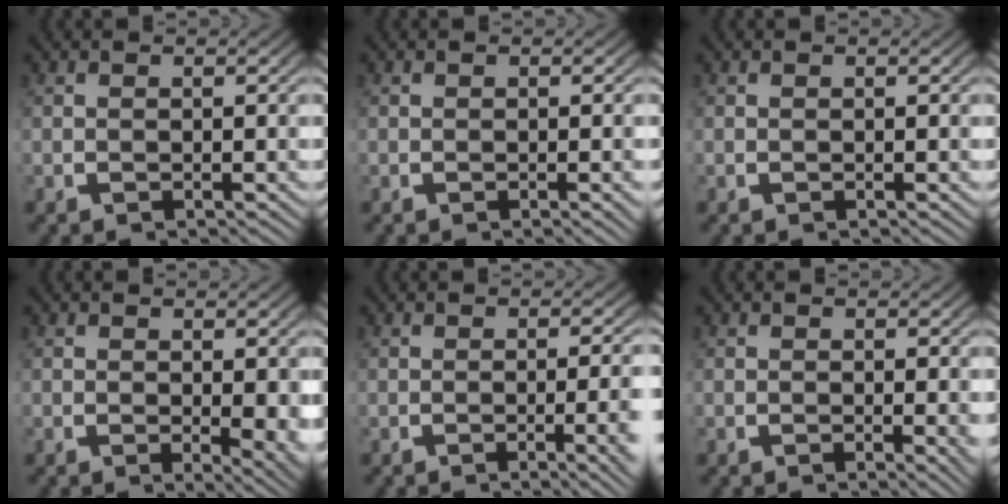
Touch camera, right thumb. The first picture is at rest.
{"total": 0.9, "force": [-0.2, 0.0, 0.9], "torque": [-0.012, 0.003, -0.002]}
{"total": 0.0}
{"total": 3.4, "force": [-0.1, 1.3, 3.1], "torque": [-0.036, -0.016, 0.005]}
{"total": 3.8, "force": [-1.1, 0.7, 3.5], "torque": [-0.042, 0.003, -0.018]}
{"total": 1.3, "force": [0.1, 0.1, 1.3], "torque": [-0.014, -0.003, 0.001]}